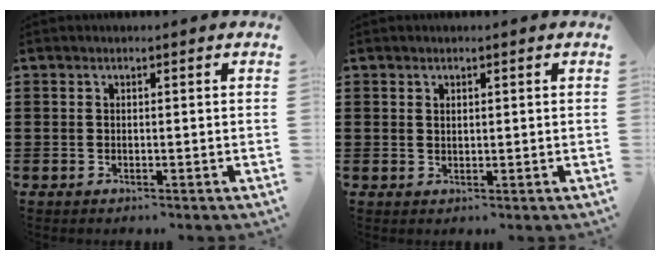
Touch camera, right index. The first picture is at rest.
{"total": 0.7, "force": [0.5, 0.5, 0.3], "torque": [-0.006, 0.003, 0.010]}